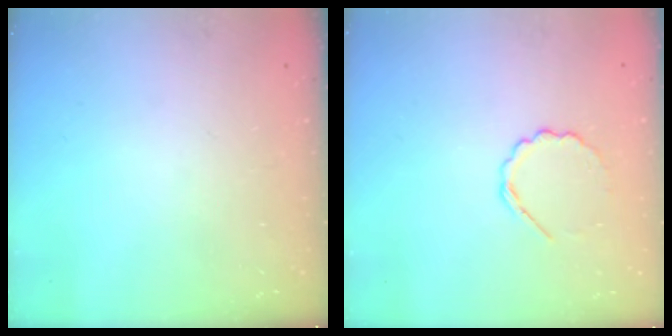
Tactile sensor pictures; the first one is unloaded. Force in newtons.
{"total": 5.8, "press": 5.6, "slide": 1.8}